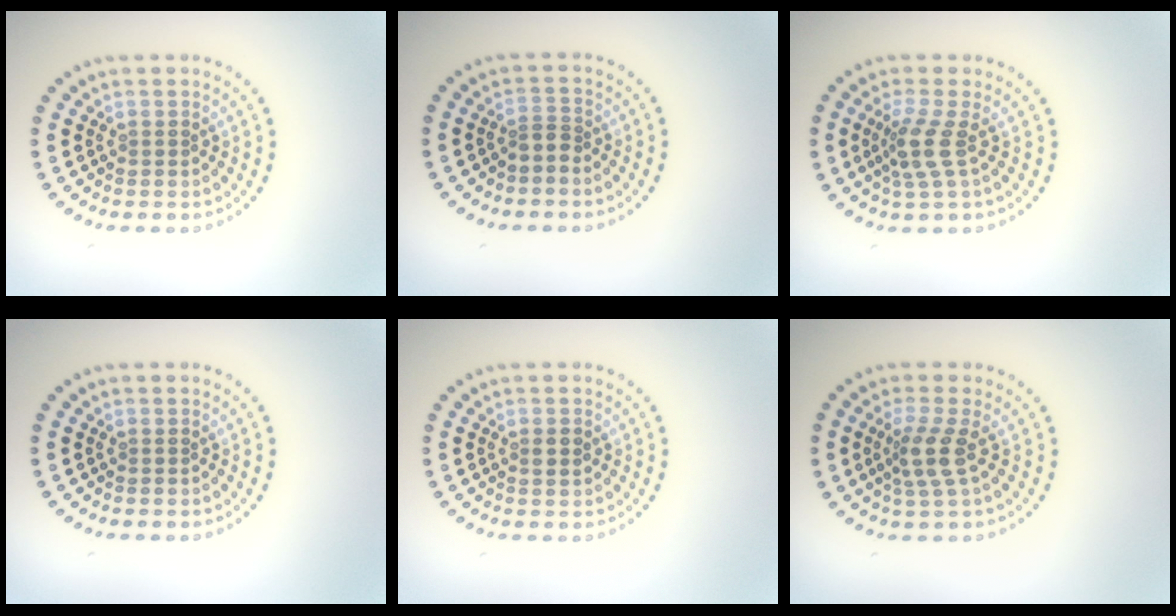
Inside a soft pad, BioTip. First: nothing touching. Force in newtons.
{"total": 1.3, "press": 0.9, "slide": 0.9}
{"total": 2.7, "press": 2.1, "slide": 1.8}
{"total": 0.0}
{"total": 1.2, "press": 1.1, "slide": 0.2}
{"total": 2.9, "press": 2.2, "slide": 1.8}